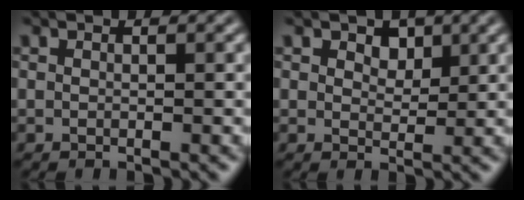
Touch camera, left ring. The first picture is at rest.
{"total": 1.9, "force": [1.1, 1.2, 1.0], "torque": [-0.016, -0.001, 0.014]}